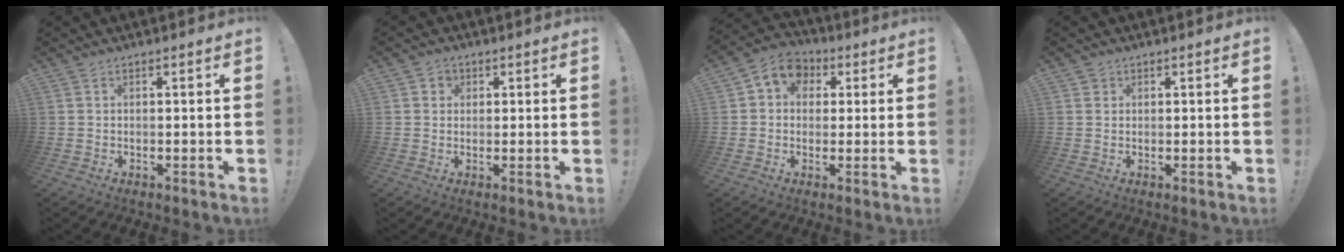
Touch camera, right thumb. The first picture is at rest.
{"total": 2.7, "force": [0.7, 2.5, 0.6], "torque": [-0.003, 0.000, 0.012]}
{"total": 7.4, "force": [1.5, 6.6, 3.0], "torque": [-0.038, 0.000, 0.032]}
{"total": 1.2, "force": [0.7, 0.9, 0.2], "torque": [0.001, -0.001, 0.012]}